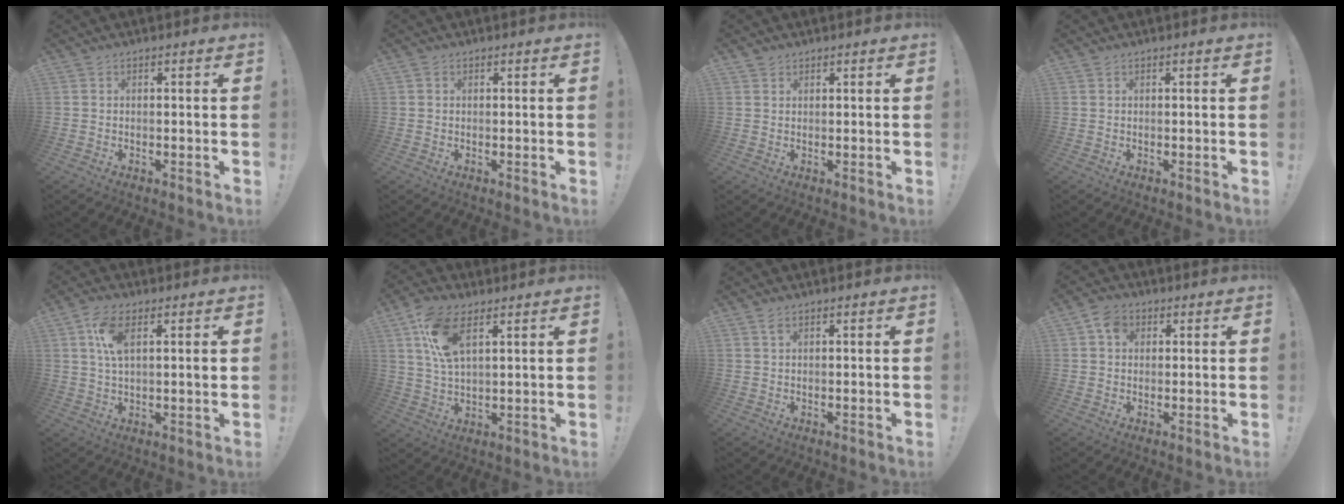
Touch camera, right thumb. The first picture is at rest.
{"total": 0.7, "force": [0.3, 0.6, 0.0], "torque": [0.004, -0.001, 0.005]}
{"total": 1.1, "force": [0.9, 0.6, 0.2], "torque": [-0.002, -0.003, 0.017]}
{"total": 0.0}
{"total": 7.7, "force": [2.8, 3.6, 6.2], "torque": [-0.114, 0.007, 0.051]}
{"total": 11.4, "force": [5.7, 5.6, 8.2], "torque": [-0.168, -0.012, 0.106]}
{"total": 1.4, "force": [0.8, 0.5, 1.0], "torque": [-0.016, -0.001, 0.015]}
{"total": 5.4, "force": [1.9, 4.2, 2.9], "torque": [-0.044, 0.002, 0.034]}